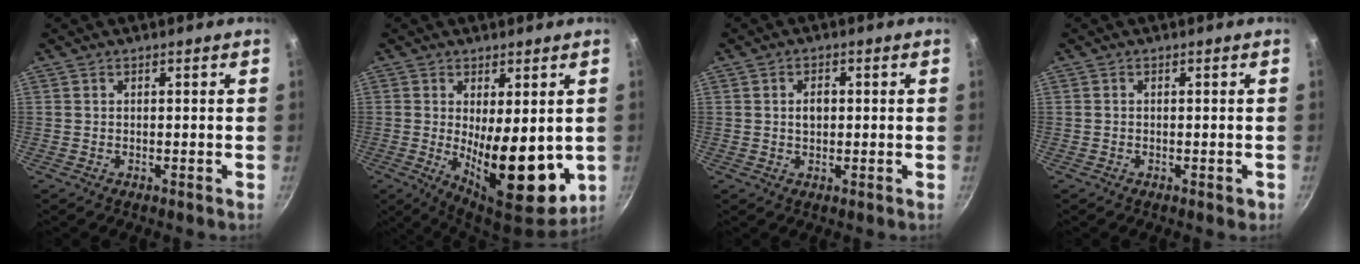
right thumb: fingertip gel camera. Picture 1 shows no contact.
{"total": 15.3, "force": [-0.9, 6.3, 13.9], "torque": [-0.170, -0.025, 0.004]}
{"total": 2.9, "force": [0.2, 2.0, 2.1], "torque": [-0.022, 0.004, 0.004]}
{"total": 1.3, "force": [-0.5, 0.7, 0.9], "torque": [-0.010, 0.002, -0.007]}